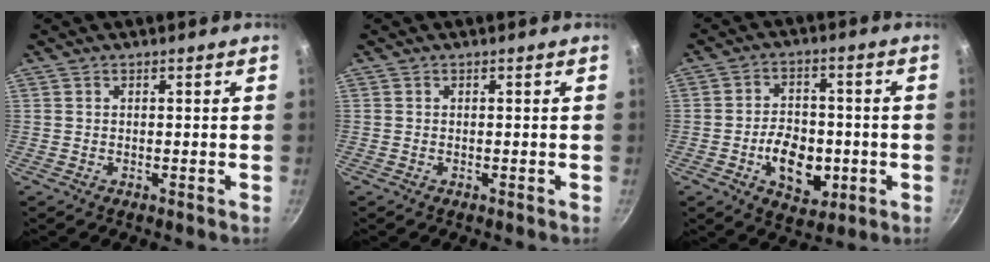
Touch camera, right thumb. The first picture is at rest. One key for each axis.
{"total": 0.0}
{"total": 11.2, "fx": -2.9, "fy": 7.5, "fz": 7.9, "tx": -0.095, "ty": 0.014, "tz": -0.041}